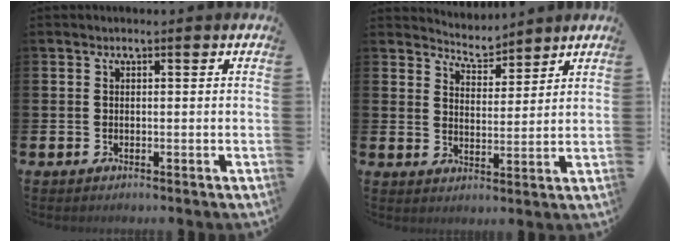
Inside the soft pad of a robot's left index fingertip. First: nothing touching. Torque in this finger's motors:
{"motor_torque": [0.22, -0.14, -0.02, 0.00]}